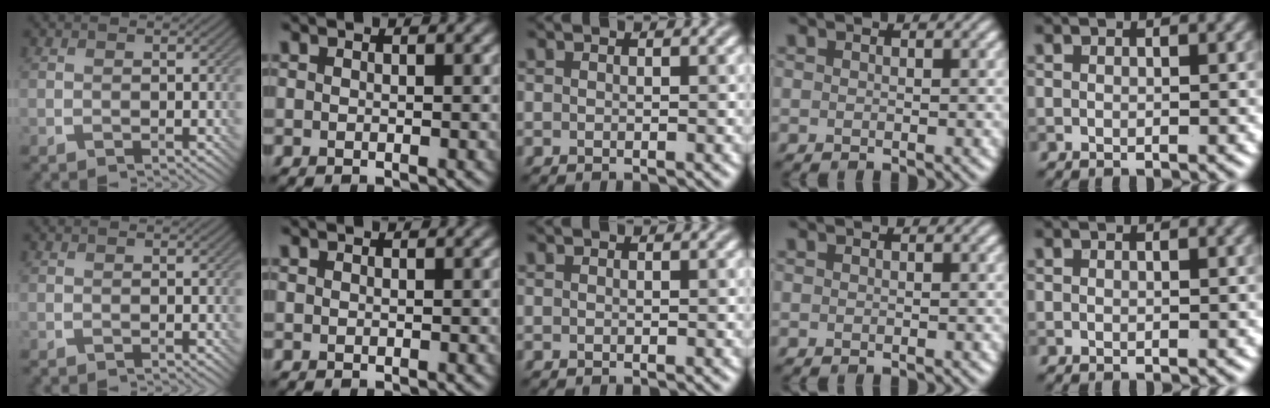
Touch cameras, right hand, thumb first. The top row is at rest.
{}